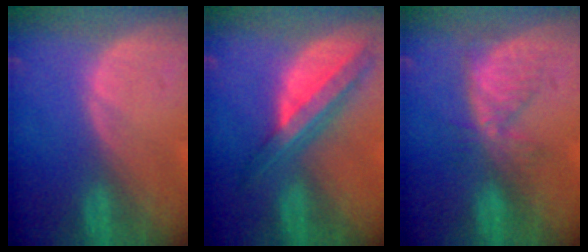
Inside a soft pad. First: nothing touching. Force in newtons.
{"total": 8.2, "press": 6.9, "slide": 4.4}
{"total": 5.8, "press": 5.8, "slide": 0.2}